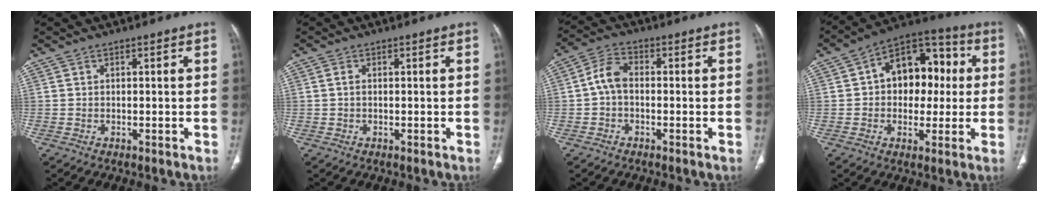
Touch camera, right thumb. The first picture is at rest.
{"total": 1.0, "force": [0.1, 0.7, 0.8], "torque": [-0.017, 0.004, 0.001]}
{"total": 5.1, "force": [-0.5, 3.2, 3.9], "torque": [-0.072, 0.016, -0.020]}
{"total": 15.8, "force": [2.0, 10.8, 11.3], "torque": [-0.109, 0.032, 0.020]}